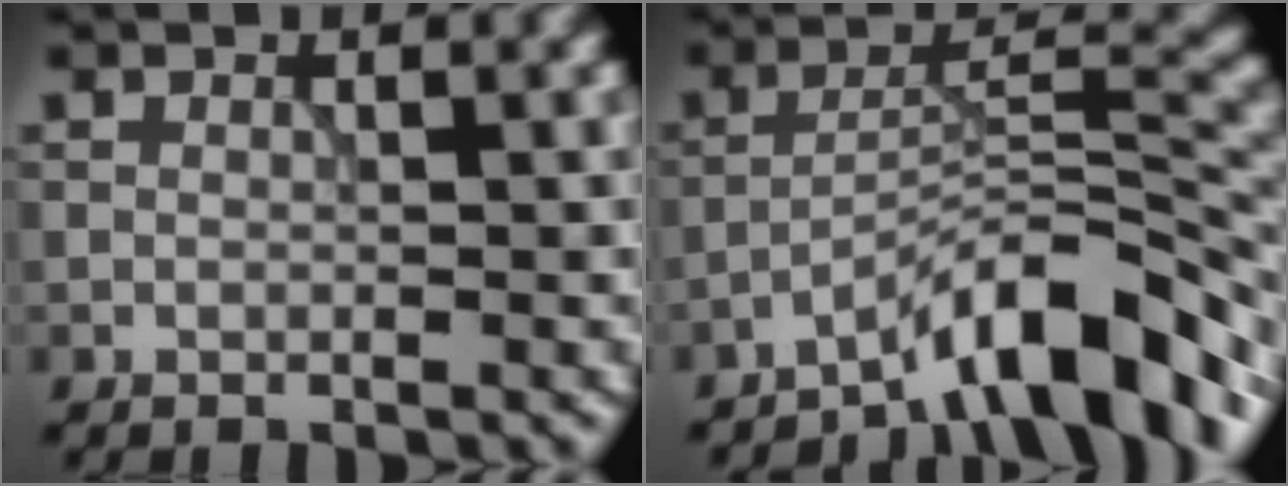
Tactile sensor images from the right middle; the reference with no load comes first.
{"total": 8.5, "force": [-6.3, 1.5, 5.5], "torque": [-0.083, 0.017, -0.107]}